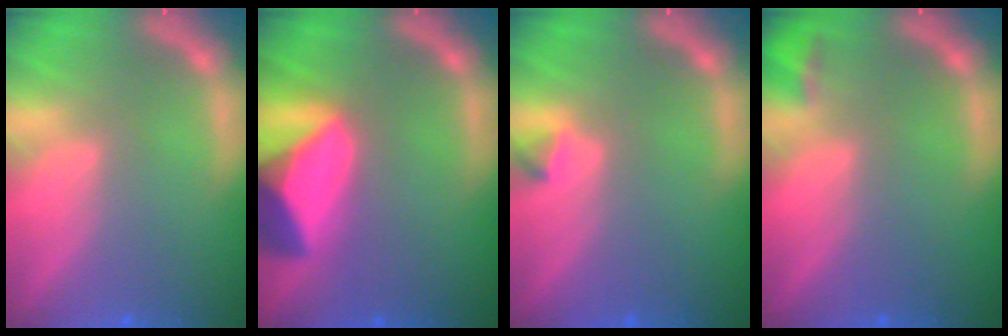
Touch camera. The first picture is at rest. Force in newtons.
{"total": 9.4}
{"total": 0.9}
{"total": 1.4}